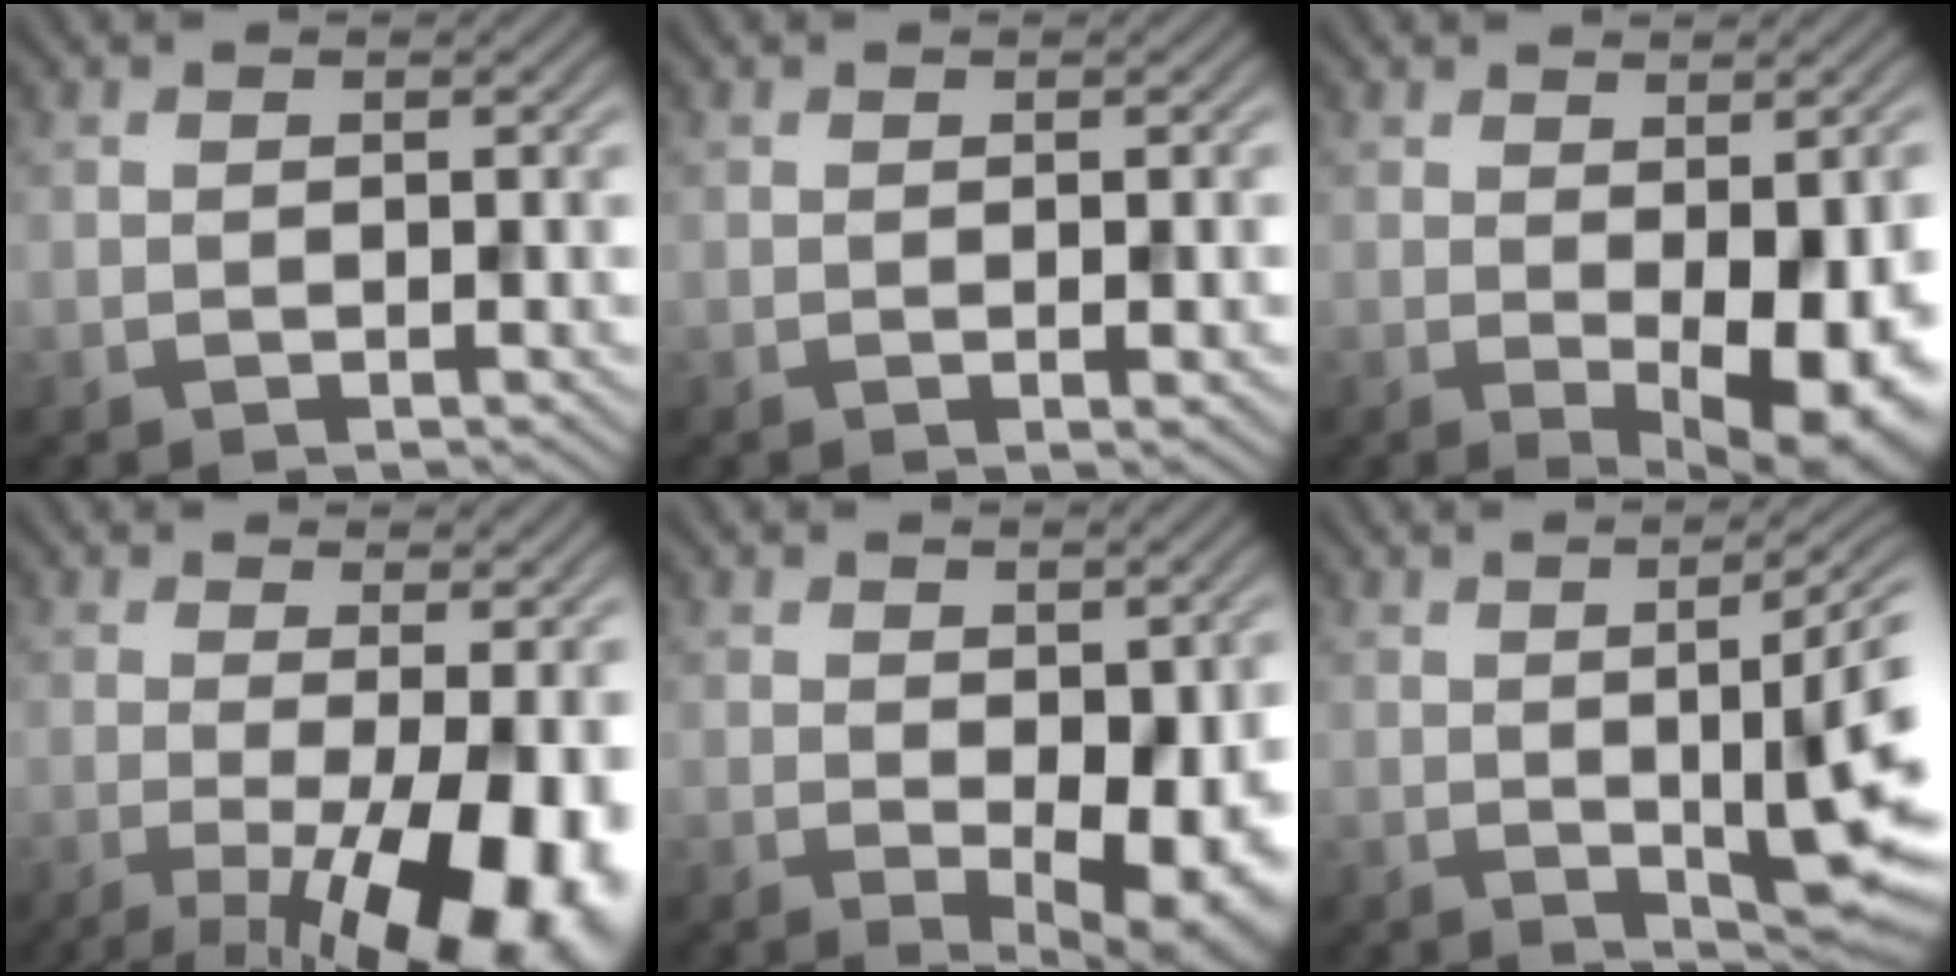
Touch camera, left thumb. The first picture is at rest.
{"total": 1.2, "force": [-0.1, 0.2, 1.2], "torque": [-0.018, -0.004, -0.002]}
{"total": 10.0, "force": [-1.5, 3.8, 9.1], "torque": [-0.130, -0.019, -0.005]}
{"total": 13.7, "force": [-4.1, 4.3, 12.4], "torque": [-0.172, -0.011, -0.054]}
{"total": 8.2, "force": [-1.3, 4.1, 7.0], "torque": [-0.103, -0.023, -0.001]}
{"total": 10.2, "force": [0.5, 2.6, 9.8], "torque": [-0.129, -0.001, 0.008]}